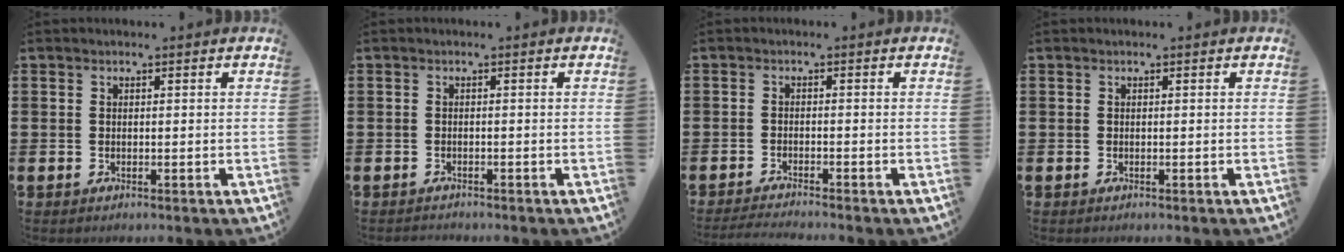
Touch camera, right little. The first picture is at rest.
{"total": 0.5, "force": [-0.5, 0.0, -0.1], "torque": [0.001, -0.001, -0.011]}
{"total": 1.4, "force": [-1.3, -0.2, 0.4], "torque": [-0.006, 0.002, -0.025]}
{"total": 0.0}